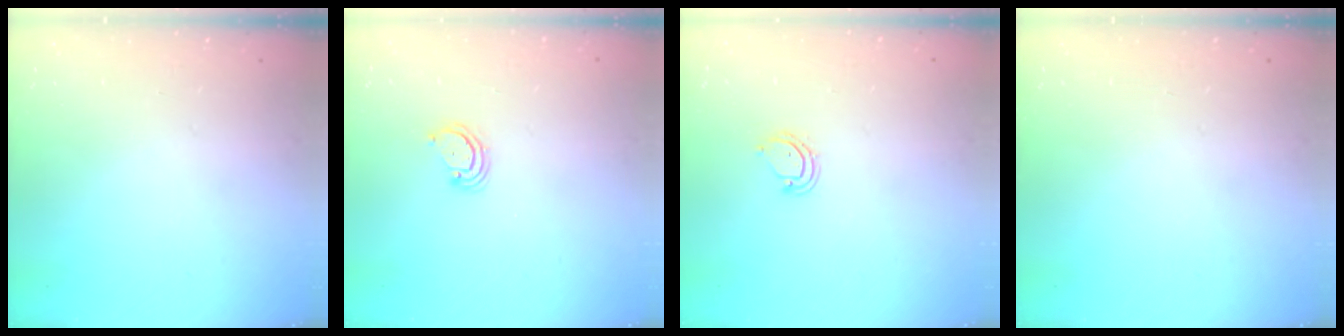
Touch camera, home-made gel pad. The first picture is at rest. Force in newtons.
{"total": 2.9, "press": 2.9, "slide": 0.3}
{"total": 5.2, "press": 5.2, "slide": 0.2}
{"total": 0.0}